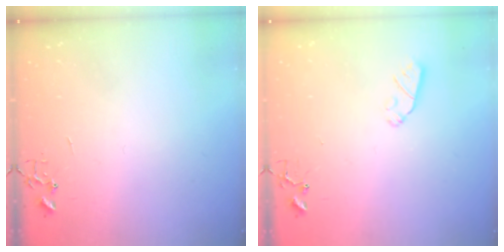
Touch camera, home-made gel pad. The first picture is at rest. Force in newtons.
{"total": 5.4, "press": 5.4, "slide": 0.4}